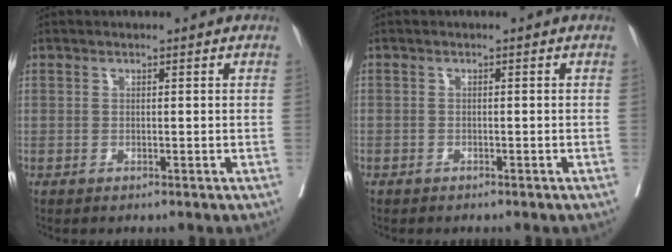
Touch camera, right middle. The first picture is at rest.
{"total": 0.9, "force": [-0.6, 0.7, -0.1], "torque": [-0.008, 0.003, -0.011]}